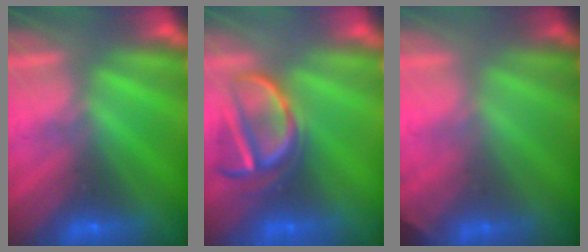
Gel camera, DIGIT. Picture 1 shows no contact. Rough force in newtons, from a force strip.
{"total": 3.9}
{"total": 1.9}